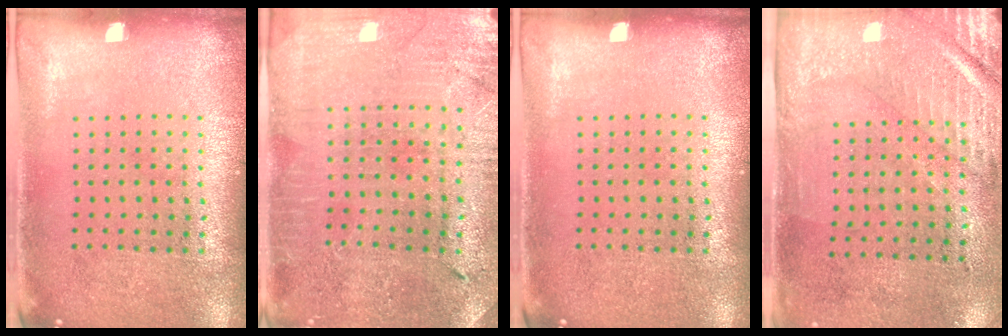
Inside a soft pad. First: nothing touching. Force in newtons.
{"total": 0.7, "press": 0.6, "slide": 0.3}
{"total": 0.0}
{"total": 2.9, "press": 2.5, "slide": 1.5}